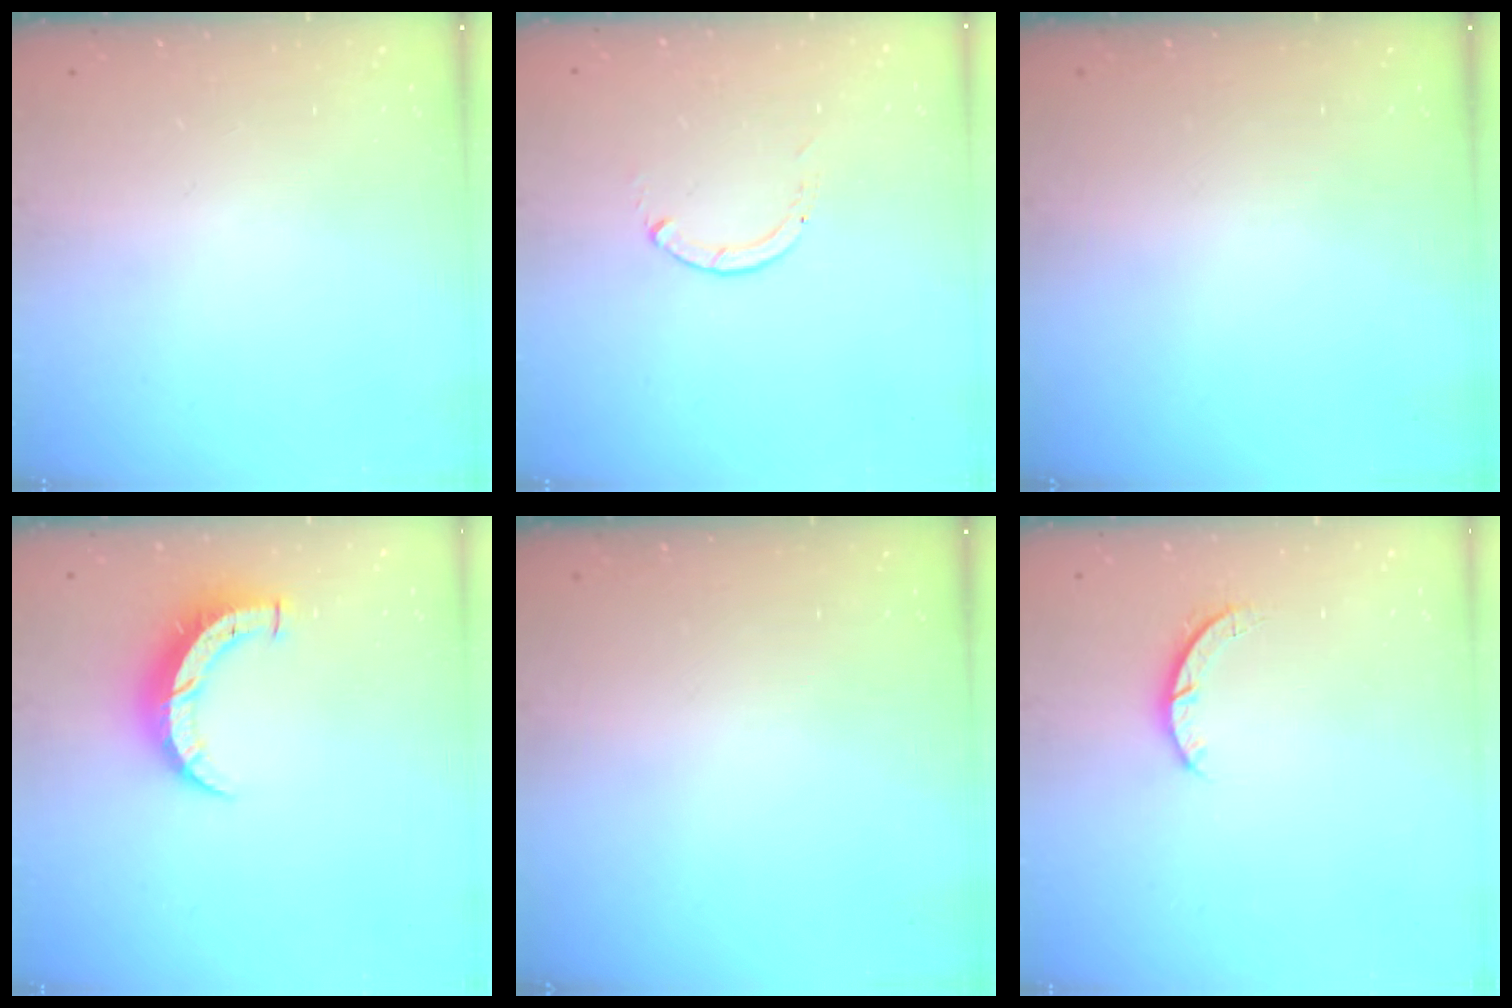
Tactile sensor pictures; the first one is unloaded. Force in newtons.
{"total": 0.0}
{"total": 0.0}
{"total": 7.9, "press": 7.8, "slide": 0.8}
{"total": 0.0}
{"total": 2.7, "press": 2.7, "slide": 0.4}